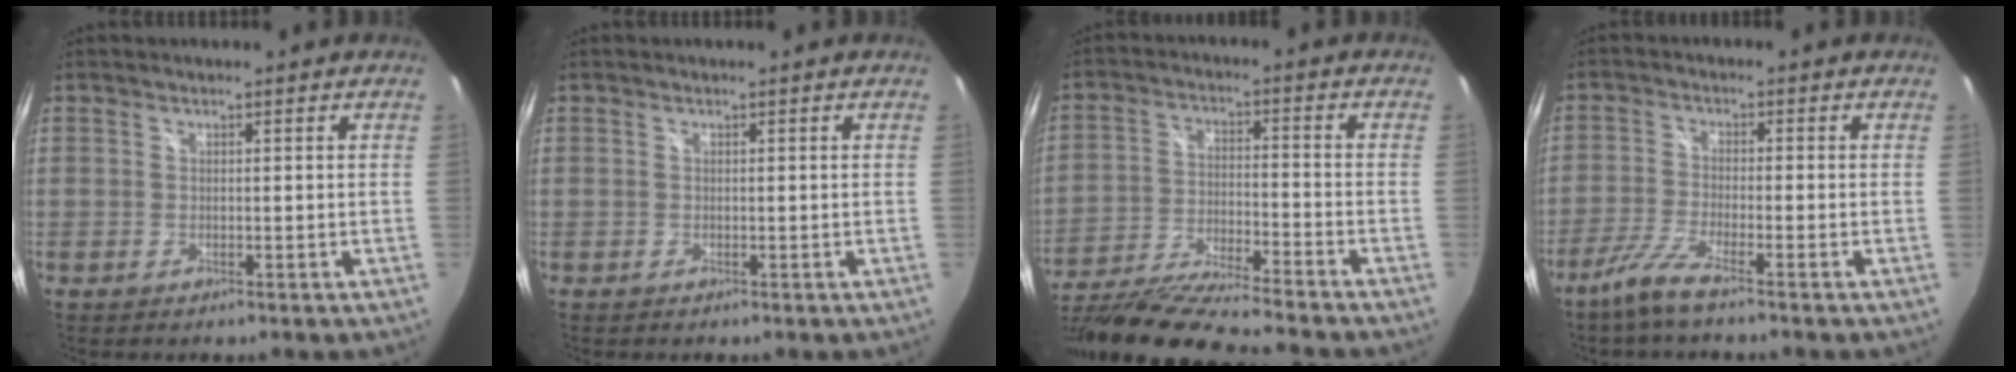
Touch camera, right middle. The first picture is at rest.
{"total": 0.0}
{"total": 19.9, "force": [-17.3, 0.1, 9.8], "torque": [-0.193, -0.054, -0.303]}
{"total": 5.6, "force": [-4.3, -0.2, 3.5], "torque": [-0.088, -0.011, -0.087]}